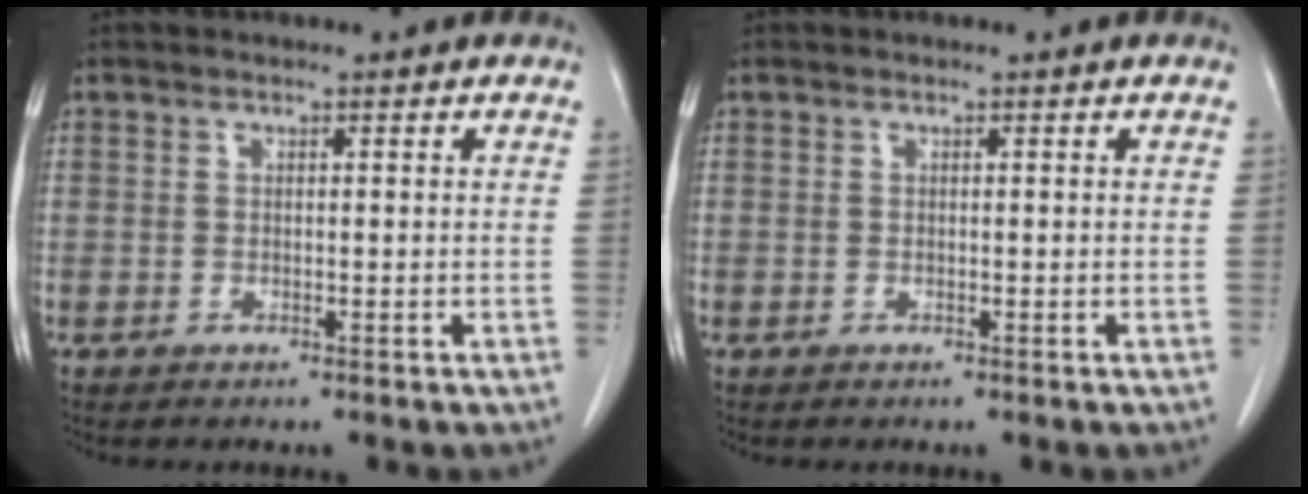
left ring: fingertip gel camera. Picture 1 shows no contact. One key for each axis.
{"total": 0.0}